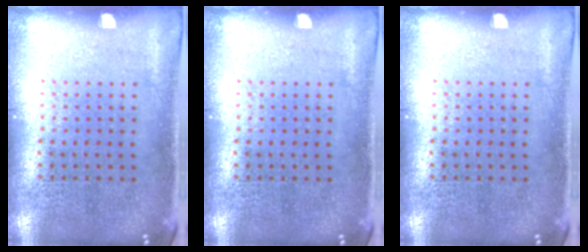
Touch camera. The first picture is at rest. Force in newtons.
{"total": 0.0}
{"total": 0.0}